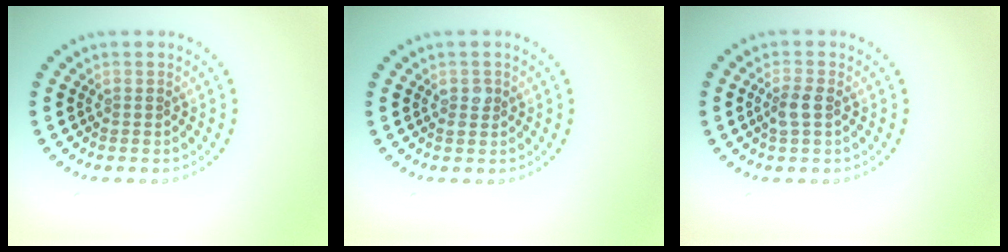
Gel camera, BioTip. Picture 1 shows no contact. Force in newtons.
{"total": 1.1, "press": 1.1, "slide": 0.0}
{"total": 1.7, "press": 1.7, "slide": 0.4}